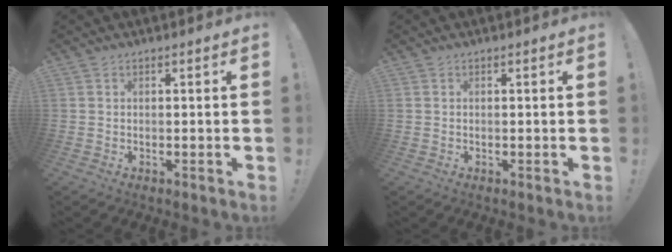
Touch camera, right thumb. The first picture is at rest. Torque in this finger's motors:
{"motor_torque": [-0.17, -0.02, 0.10, -0.04, 0.09]}